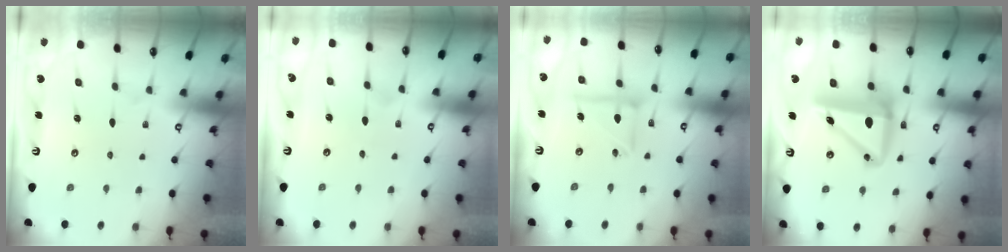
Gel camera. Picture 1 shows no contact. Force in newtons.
{"total": 2.7, "press": 2.7, "slide": 0.3}
{"total": 9.1, "press": 9.1, "slide": 0.8}
{"total": 10.6, "press": 10.1, "slide": 3.2}